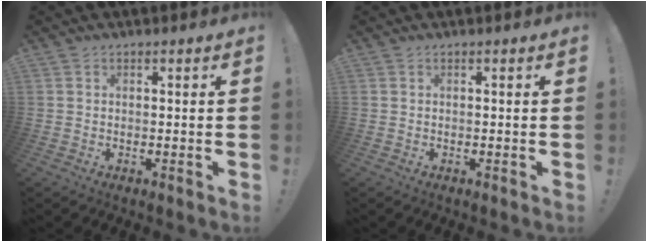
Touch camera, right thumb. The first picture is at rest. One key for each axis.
{"total": 0.0}